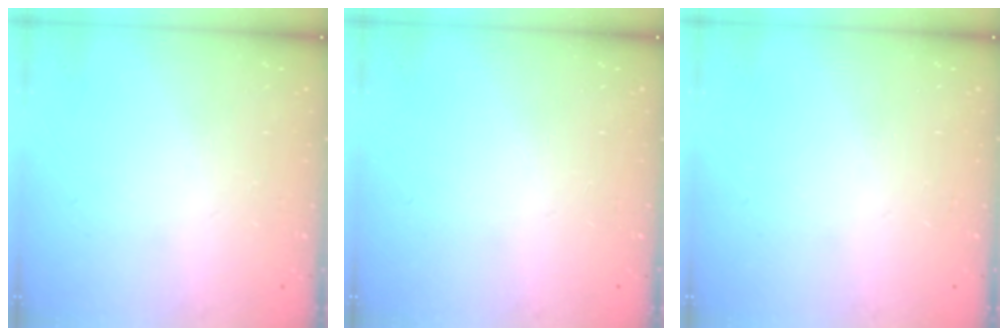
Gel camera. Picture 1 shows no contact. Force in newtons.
{"total": 0.0}
{"total": 0.0}